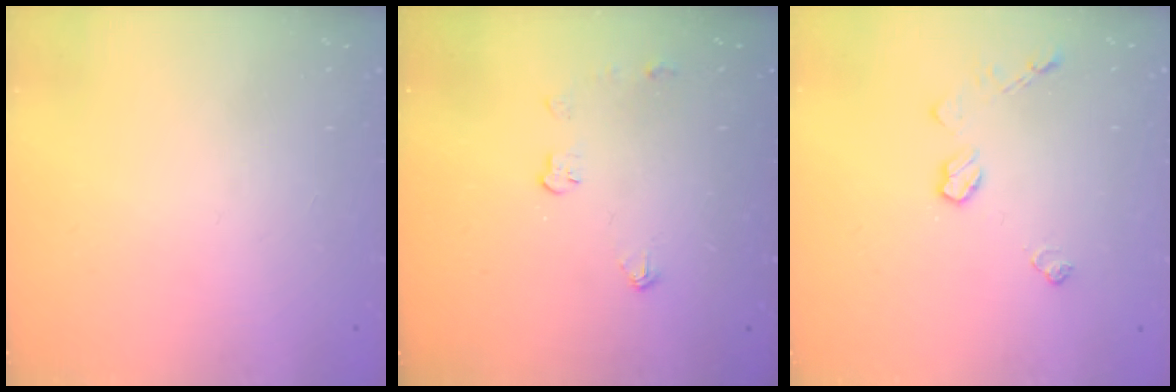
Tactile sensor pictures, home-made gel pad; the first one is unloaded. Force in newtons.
{"total": 3.9, "press": 3.9, "slide": 0.4}
{"total": 6.5, "press": 6.5, "slide": 0.4}